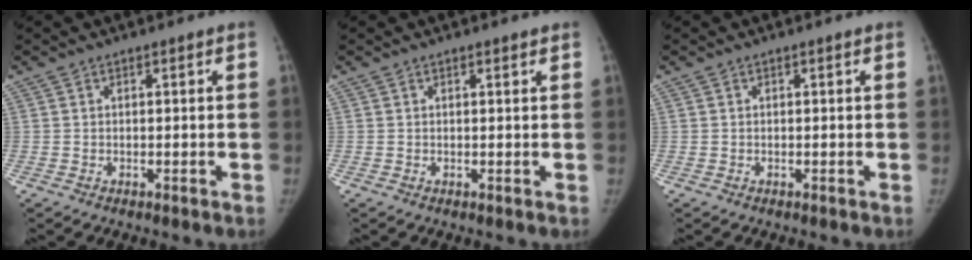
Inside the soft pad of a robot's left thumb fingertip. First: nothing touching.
{"total": 0.7, "force": [0.5, 0.1, 0.4], "torque": [-0.008, -0.004, 0.008]}
{"total": 0.0}